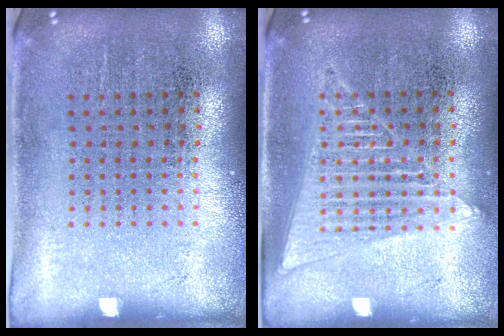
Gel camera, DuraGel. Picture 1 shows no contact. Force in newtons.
{"total": 1.4, "press": 1.4, "slide": 0.3}